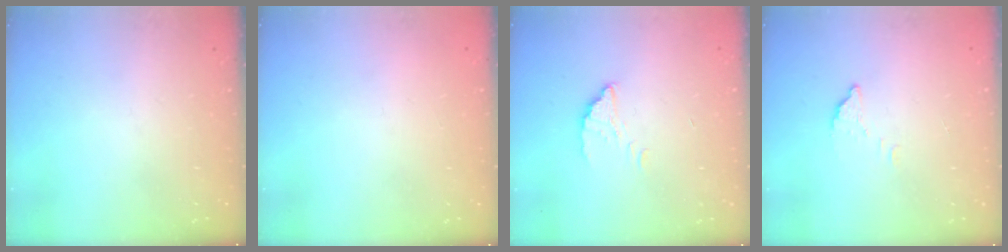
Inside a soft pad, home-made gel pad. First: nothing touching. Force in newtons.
{"total": 2.1, "press": 2.1, "slide": 0.1}
{"total": 2.4, "press": 2.4, "slide": 0.0}
{"total": 2.8, "press": 2.8, "slide": 0.1}